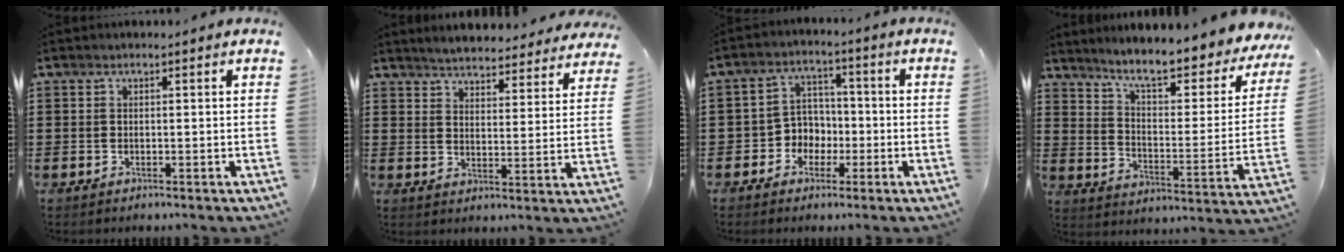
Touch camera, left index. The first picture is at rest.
{"total": 4.6, "force": [4.5, 0.0, 0.4], "torque": [-0.029, -0.025, 0.078]}
{"total": 4.8, "force": [-1.7, 4.4, 1.0], "torque": [-0.032, 0.010, -0.037]}
{"total": 7.7, "force": [6.5, 0.4, 4.1], "torque": [-0.096, -0.050, 0.104]}